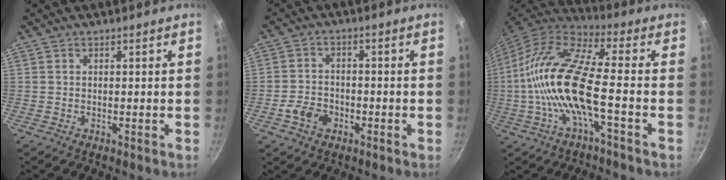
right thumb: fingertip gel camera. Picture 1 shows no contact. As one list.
[{"total": 5.2, "force": [-2.4, 3.8, 2.7], "torque": [-0.044, 0.023, -0.046]}, {"total": 17.5, "force": [-2.8, 4.9, 16.6], "torque": [-0.327, 0.036, -0.071]}]